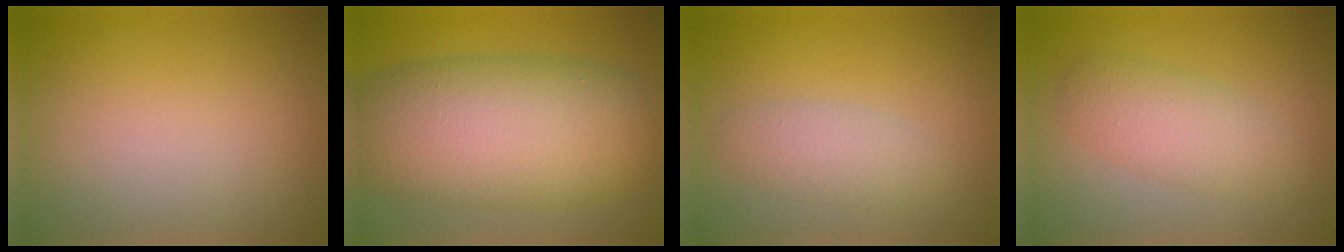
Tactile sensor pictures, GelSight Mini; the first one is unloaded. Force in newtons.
{"total": 11.5, "press": 11.5, "slide": 0.6}
{"total": 2.5, "press": 2.5, "slide": 0.1}
{"total": 3.4, "press": 3.4, "slide": 0.2}